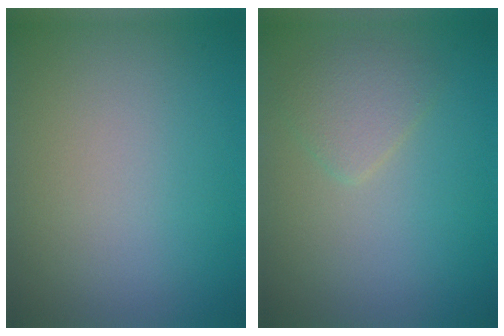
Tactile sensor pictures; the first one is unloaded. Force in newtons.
{"total": 1.8, "press": 1.8, "slide": 0.0}